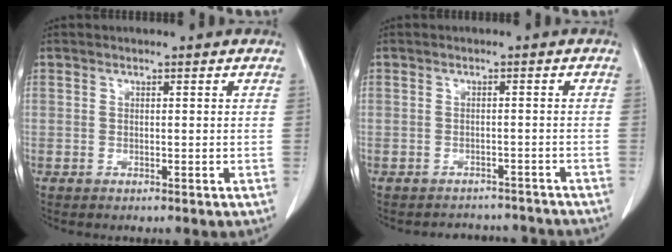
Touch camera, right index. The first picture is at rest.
{"total": 6.3, "force": [-5.6, 2.8, -0.3], "torque": [0.009, 0.021, -0.066]}